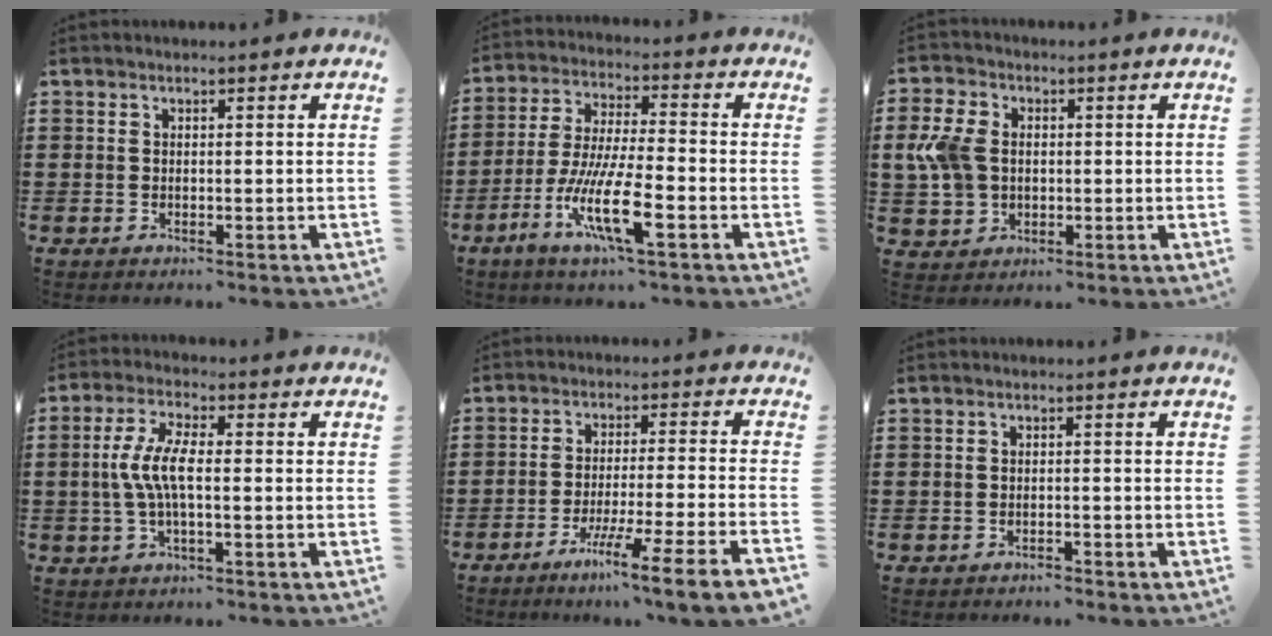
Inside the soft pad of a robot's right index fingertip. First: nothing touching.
{"total": 11.3, "force": [-5.0, 2.1, 9.9], "torque": [-0.220, -0.014, -0.100]}
{"total": 7.8, "force": [0.7, 5.8, 5.2], "torque": [-0.152, 0.007, 0.003]}
{"total": 6.4, "force": [-0.6, 1.9, 6.1], "torque": [-0.137, -0.004, -0.019]}
{"total": 8.2, "force": [-6.0, -1.1, 5.5], "torque": [-0.094, -0.012, -0.114]}
{"total": 1.2, "force": [-1.2, 0.0, 0.0], "torque": [-0.004, -0.001, -0.025]}